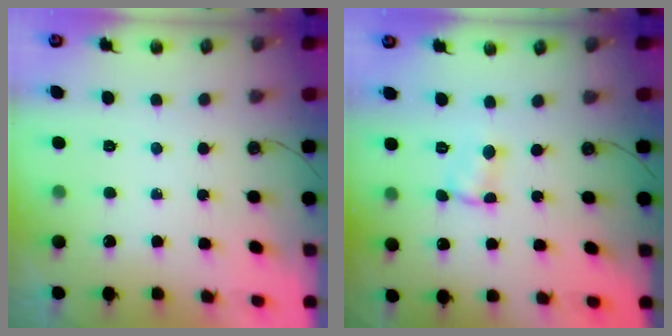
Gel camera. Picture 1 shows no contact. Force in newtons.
{"total": 1.8, "press": 1.8, "slide": 0.3}